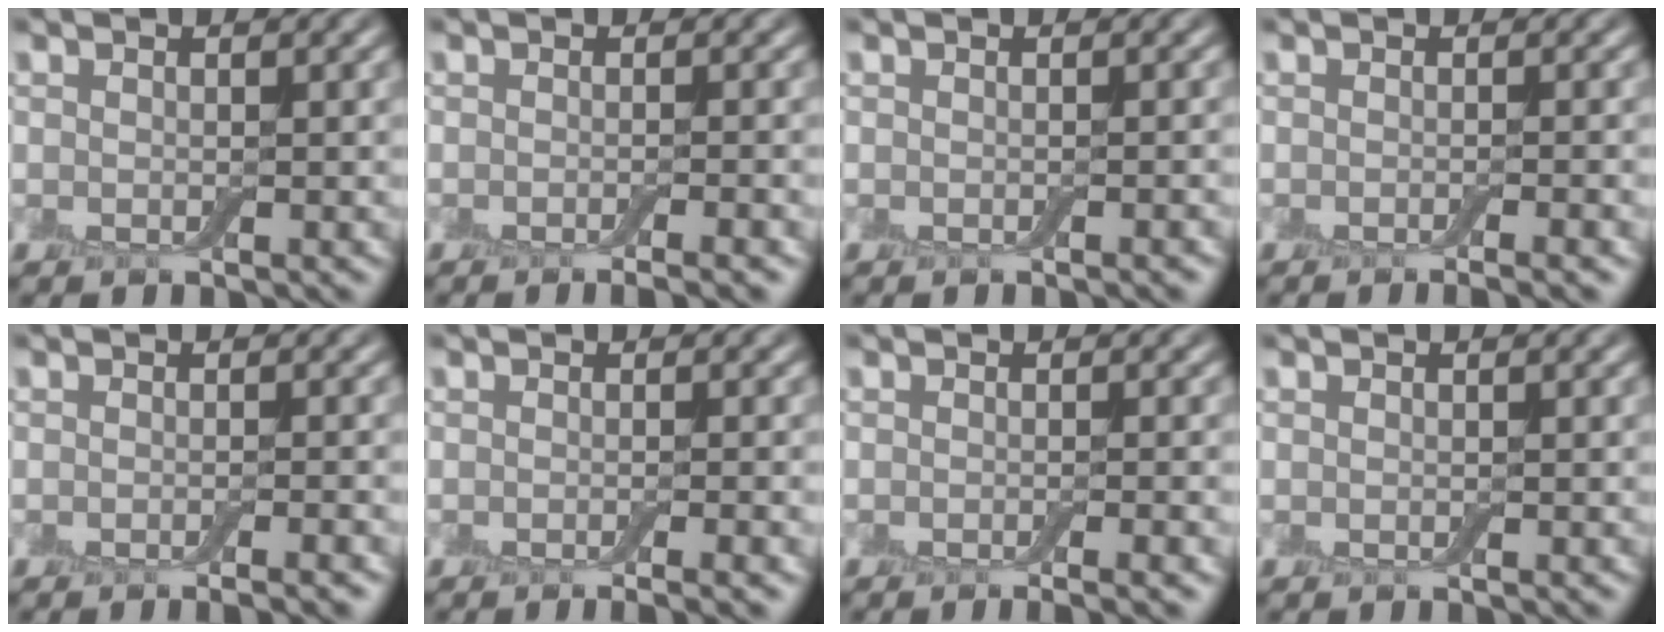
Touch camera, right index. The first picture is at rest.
{"total": 2.9, "force": [-1.5, 0.6, 2.4], "torque": [-0.019, 0.001, -0.022]}
{"total": 0.6, "force": [-0.4, 0.0, 0.5], "torque": [-0.005, 0.002, -0.005]}
{"total": 2.7, "force": [-1.3, 0.6, 2.3], "torque": [-0.017, 0.000, -0.019]}
{"total": 2.5, "force": [-1.3, 0.5, 2.1], "torque": [-0.016, 0.001, -0.018]}
{"total": 3.0, "force": [-1.2, 0.8, 2.6], "torque": [-0.020, -0.001, -0.016]}
{"total": 2.9, "force": [-1.2, 0.8, 2.6], "torque": [-0.020, -0.001, -0.016]}
{"total": 0.0}